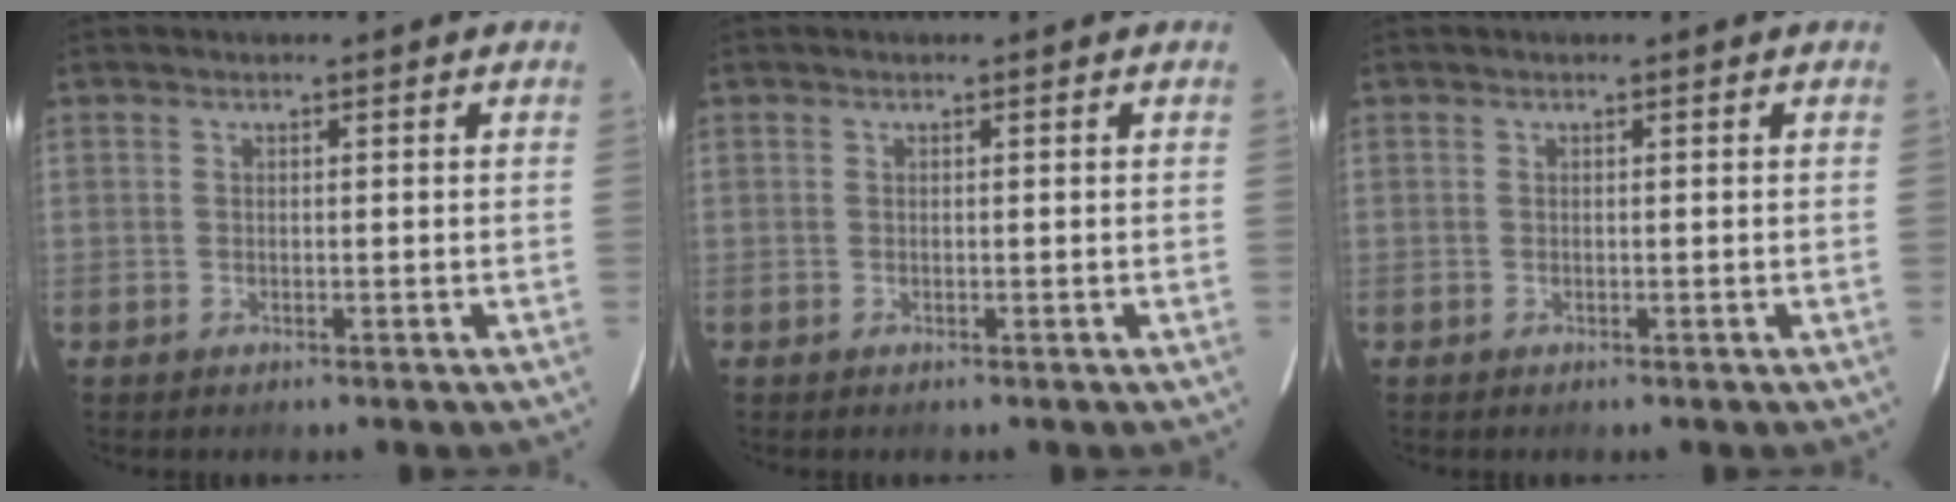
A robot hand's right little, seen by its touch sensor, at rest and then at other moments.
{"total": 0.0}
{"total": 0.0}